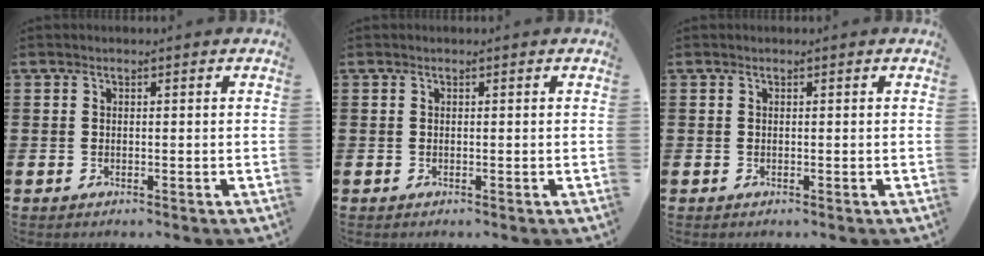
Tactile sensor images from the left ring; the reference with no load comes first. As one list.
[{"total": 0.0}, {"total": 0.0}]